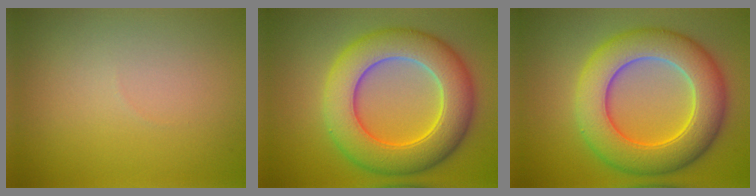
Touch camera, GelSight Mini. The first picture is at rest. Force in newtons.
{"total": 9.4, "press": 9.4, "slide": 0.4}
{"total": 9.4, "press": 9.4, "slide": 0.4}